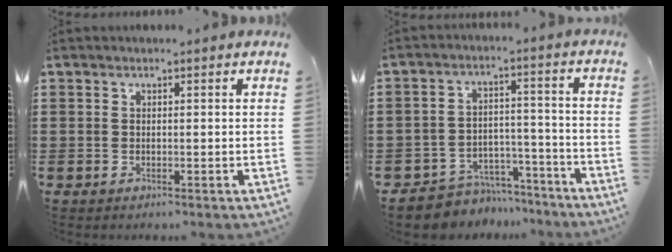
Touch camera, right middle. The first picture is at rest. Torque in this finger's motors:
{"motor_torque": [2.14, 0.00, 0.14, 0.02]}